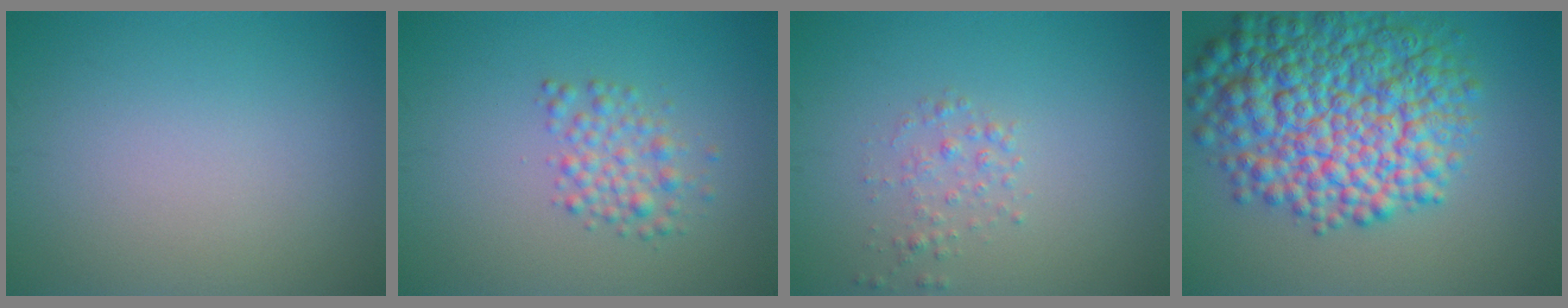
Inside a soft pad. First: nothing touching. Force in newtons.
{"total": 2.4, "press": 2.4, "slide": 0.1}
{"total": 1.4, "press": 1.4, "slide": 0.0}
{"total": 12.0, "press": 12.0, "slide": 0.2}